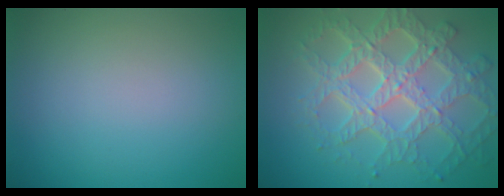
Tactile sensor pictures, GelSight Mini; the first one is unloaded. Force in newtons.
{"total": 7.8, "press": 5.8, "slide": 5.3}